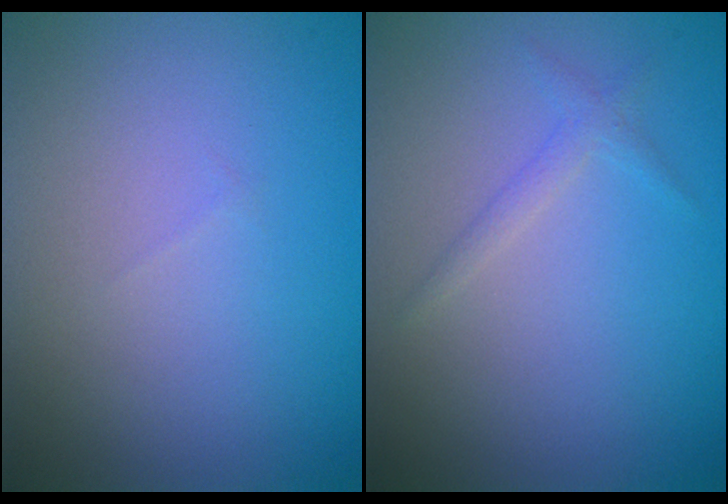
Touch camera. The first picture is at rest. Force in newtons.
{"total": 1.1, "press": 1.1, "slide": 0.0}